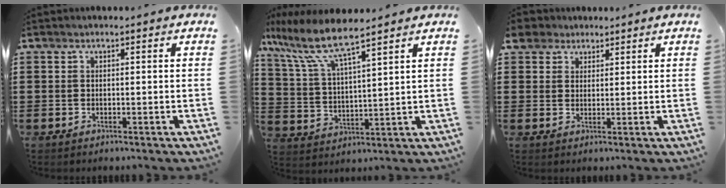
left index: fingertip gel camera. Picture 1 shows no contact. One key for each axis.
{"total": 8.4, "fx": 6.8, "fy": 0.9, "fz": 4.9, "tx": -0.122, "ty": -0.032, "tz": 0.117}
{"total": 3.4, "fx": 2.5, "fy": 2.3, "fz": 0.4, "tx": -0.016, "ty": 0.009, "tz": 0.044}